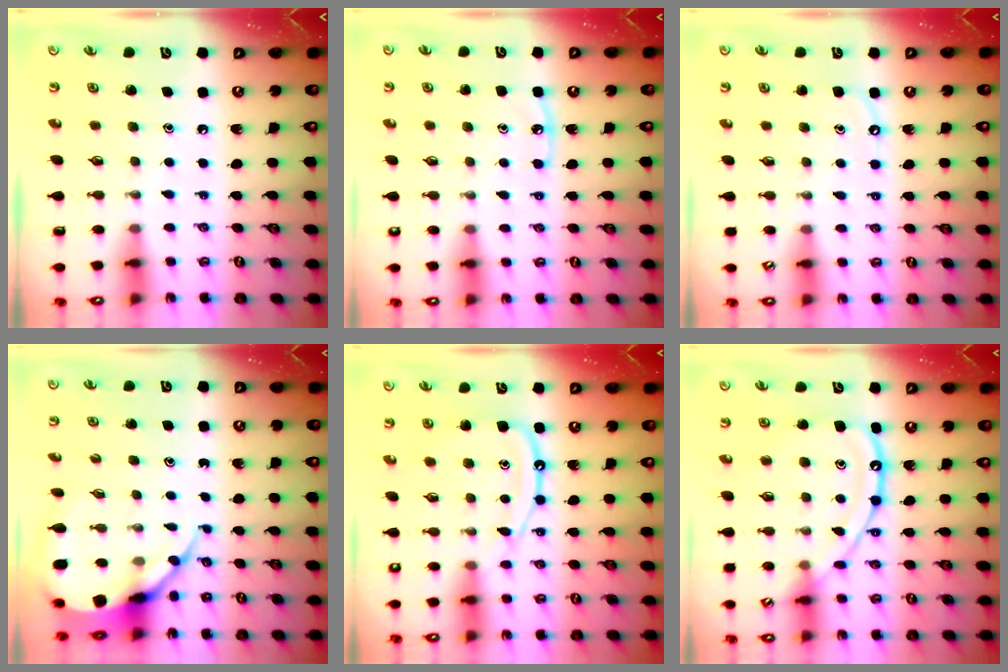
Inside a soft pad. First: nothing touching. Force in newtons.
{"total": 5.3, "press": 5.3, "slide": 0.3}
{"total": 4.9, "press": 4.8, "slide": 0.6}
{"total": 8.9, "press": 8.8, "slide": 1.0}
{"total": 11.0, "press": 11.0, "slide": 0.7}
{"total": 13.6, "press": 13.5, "slide": 1.1}